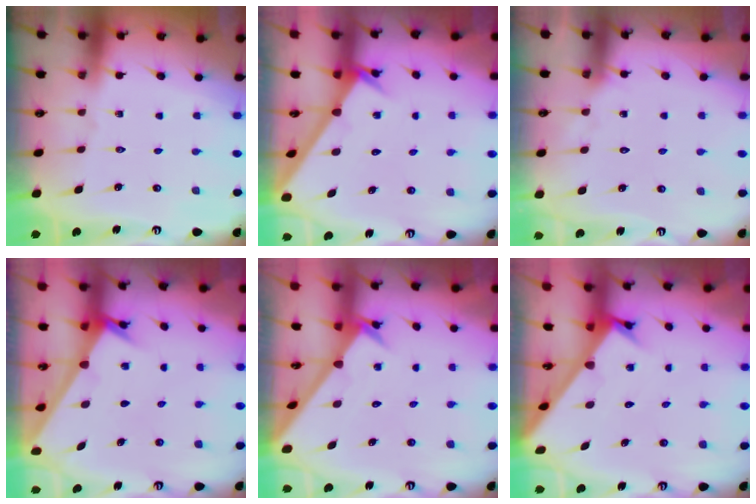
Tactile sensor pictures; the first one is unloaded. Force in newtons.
{"total": 2.3, "press": 2.3, "slide": 0.2}
{"total": 1.9, "press": 1.9, "slide": 0.1}
{"total": 2.3, "press": 2.3, "slide": 0.2}
{"total": 2.4, "press": 2.4, "slide": 0.2}
{"total": 2.2, "press": 2.2, "slide": 0.2}